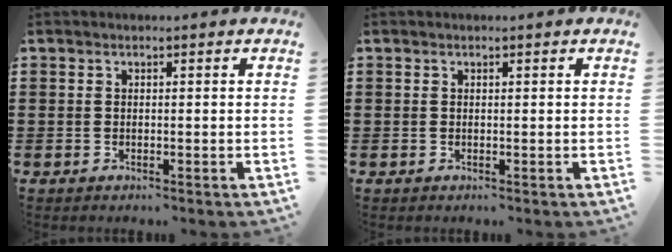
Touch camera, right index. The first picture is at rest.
{"total": 0.0}